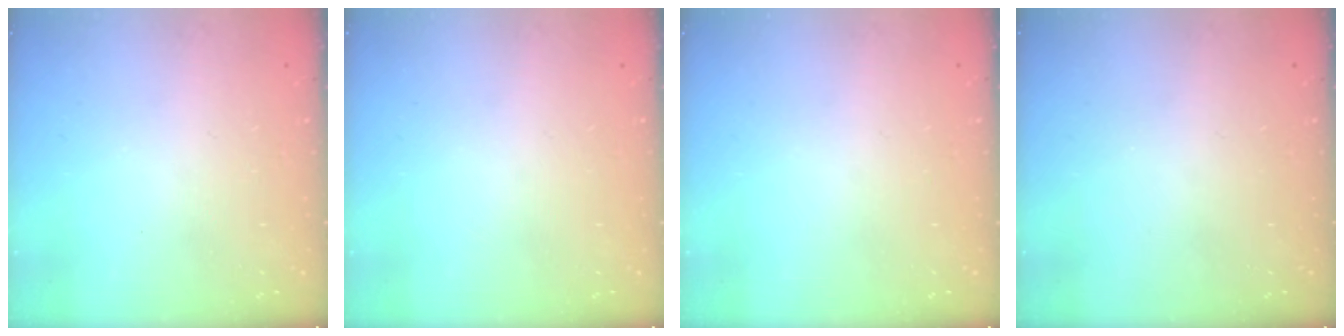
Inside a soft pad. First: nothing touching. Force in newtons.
{"total": 0.0}
{"total": 0.0}
{"total": 0.0}